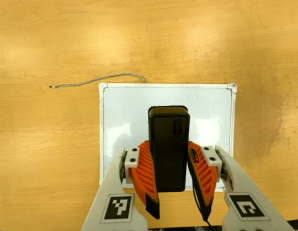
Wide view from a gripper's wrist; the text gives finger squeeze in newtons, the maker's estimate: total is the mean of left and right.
{"total": 7.0, "left": 6.3, "right": 7.8}